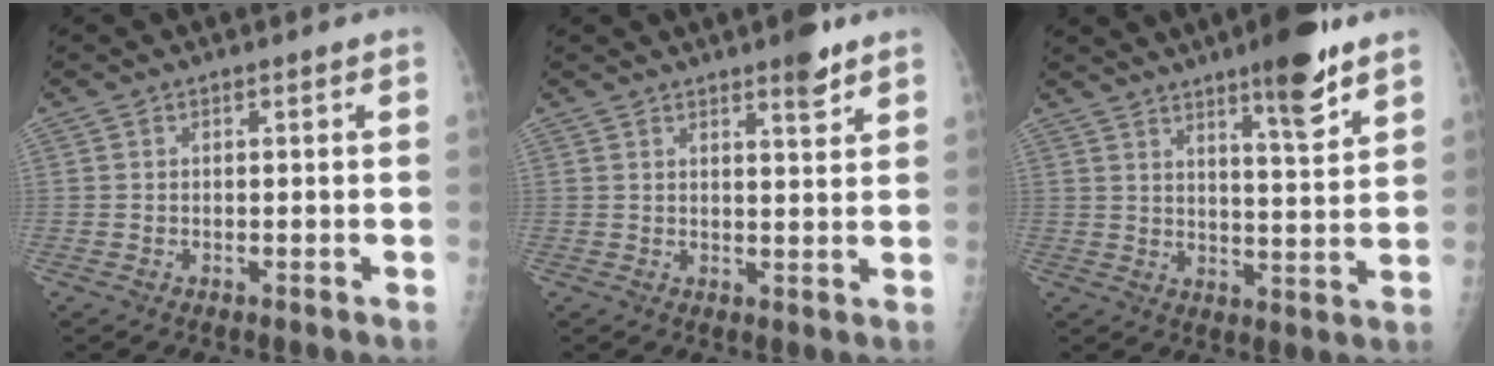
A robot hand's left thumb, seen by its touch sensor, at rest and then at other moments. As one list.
[{"total": 4.6, "force": [3.2, 1.1, 3.1], "torque": [-0.035, -0.020, 0.043]}, {"total": 11.0, "force": [7.2, 1.8, 8.0], "torque": [-0.106, -0.045, 0.106]}]